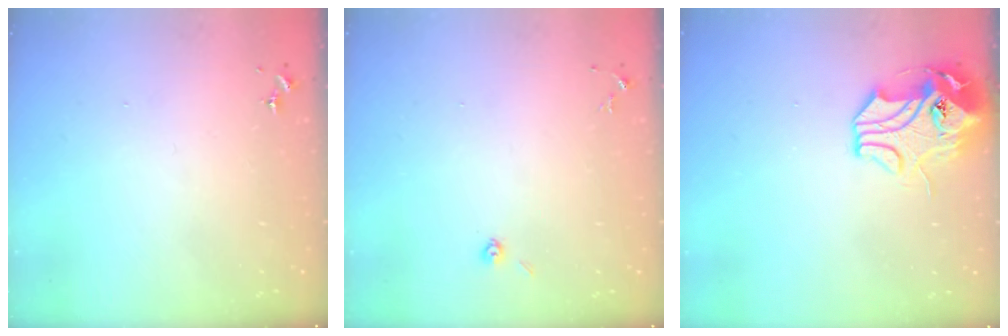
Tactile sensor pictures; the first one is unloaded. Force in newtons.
{"total": 3.4, "press": 3.3, "slide": 0.9}
{"total": 10.6, "press": 10.5, "slide": 1.6}